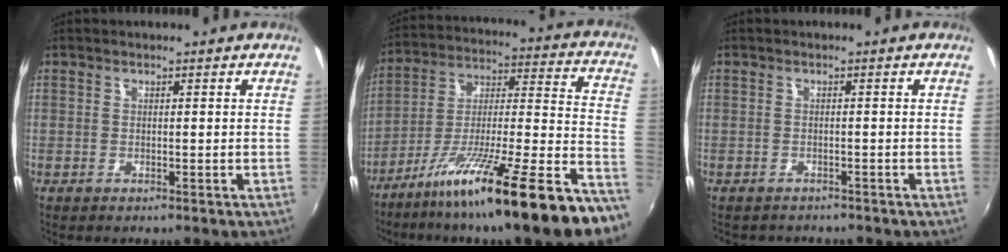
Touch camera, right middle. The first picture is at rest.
{"total": 24.3, "force": [-16.7, 0.1, 17.8], "torque": [-0.242, -0.036, -0.264]}
{"total": 2.5, "force": [-2.3, 1.0, 0.4], "torque": [-0.014, -0.012, -0.033]}